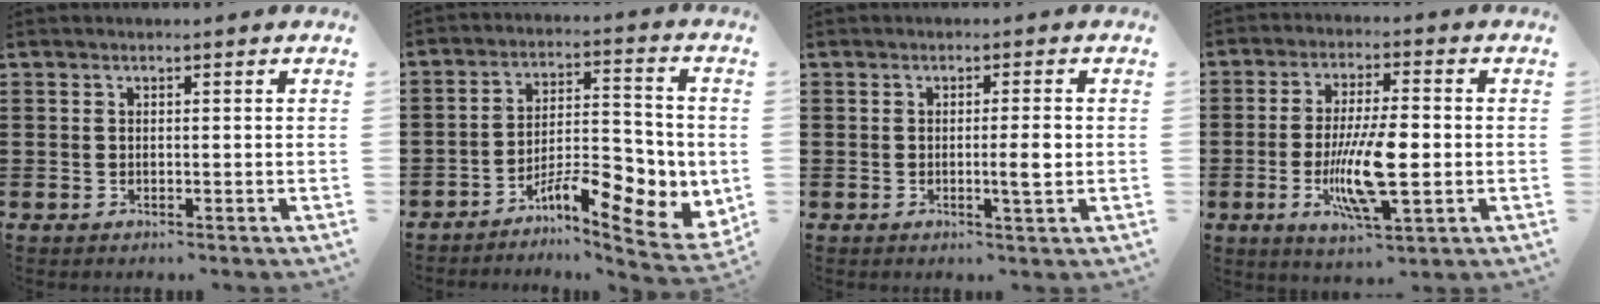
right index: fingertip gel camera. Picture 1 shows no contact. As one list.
[{"total": 10.2, "force": [-5.6, 3.7, 7.6], "torque": [-0.093, 0.006, -0.099]}, {"total": 3.2, "force": [-0.3, 0.1, 3.2], "torque": [-0.054, -0.005, -0.008]}, {"total": 11.5, "force": [-2.2, 3.3, 10.8], "torque": [-0.200, -0.013, -0.039]}]